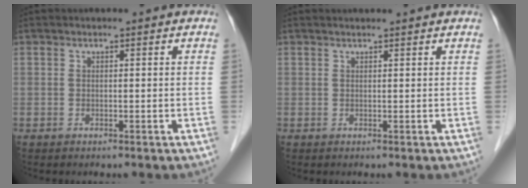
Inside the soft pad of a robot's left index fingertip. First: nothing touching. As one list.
[{"total": 2.1, "force": [2.0, 0.0, 0.6], "torque": [-0.008, 0.012, 0.026]}]